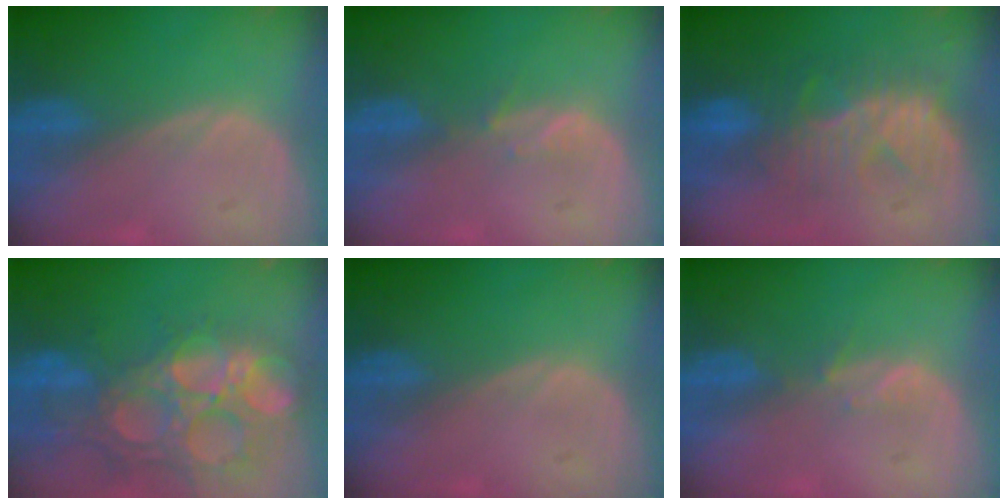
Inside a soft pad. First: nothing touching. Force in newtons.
{"total": 1.7, "press": 1.5, "slide": 0.8}
{"total": 8.7, "press": 8.5, "slide": 1.9}
{"total": 14.8, "press": 12.3, "slide": 8.3}
{"total": 0.0}
{"total": 1.7, "press": 1.5, "slide": 0.8}